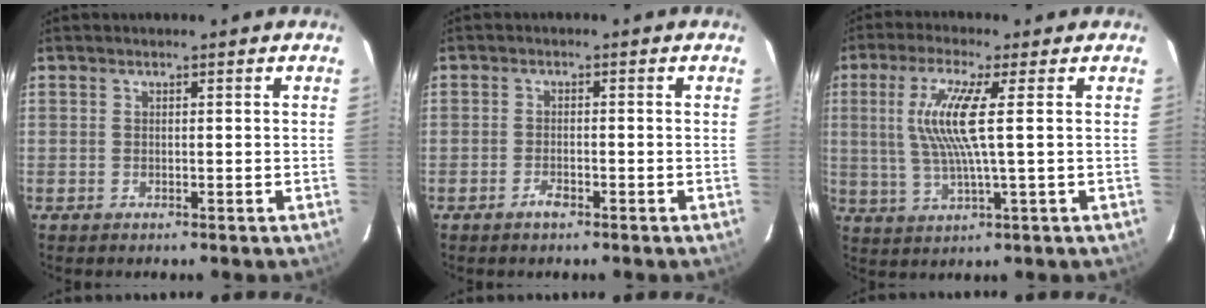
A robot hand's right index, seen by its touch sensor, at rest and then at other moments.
{"total": 1.9, "force": [-1.4, 0.7, 1.2], "torque": [-0.026, -0.001, -0.026]}
{"total": 9.4, "force": [1.7, 0.1, 9.3], "torque": [-0.185, -0.004, 0.038]}